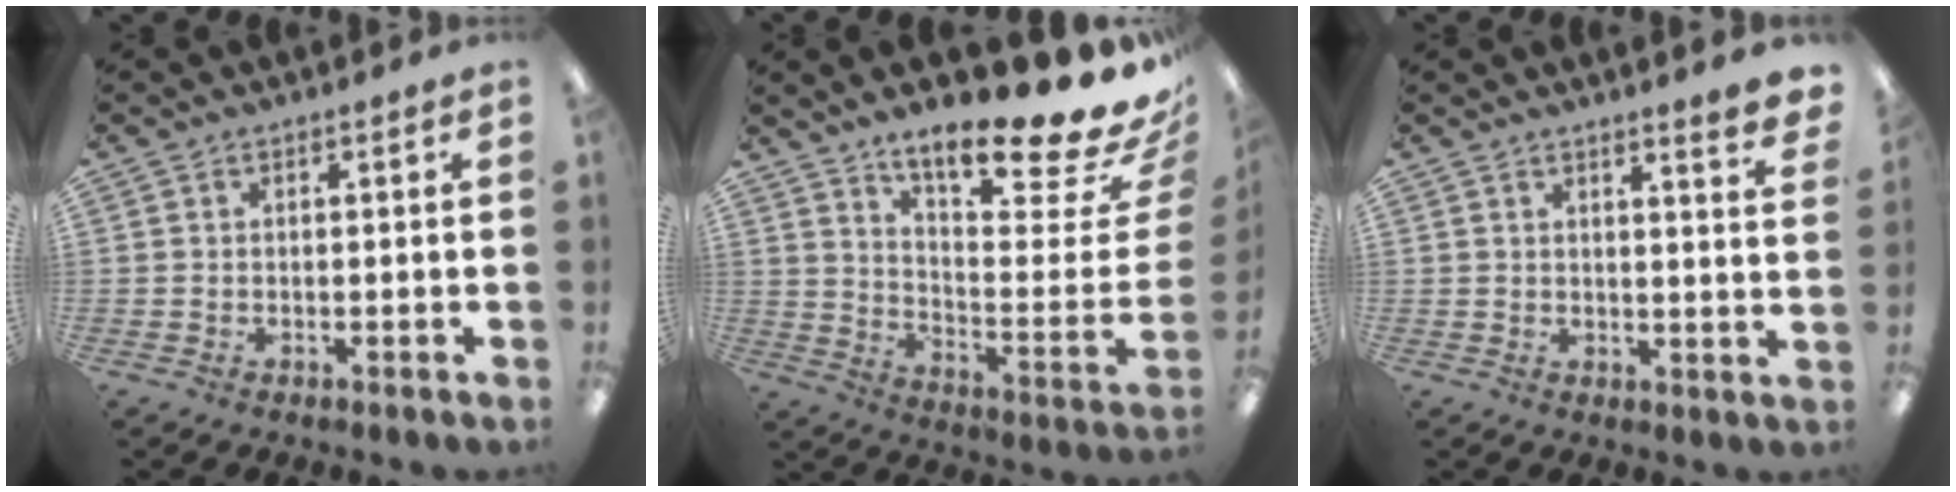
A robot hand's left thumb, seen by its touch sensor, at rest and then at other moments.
{"total": 20.1, "force": [15.8, 3.3, 12.0], "torque": [-0.151, -0.134, 0.244]}
{"total": 4.3, "force": [3.6, -0.2, 2.3], "torque": [-0.030, -0.029, 0.058]}